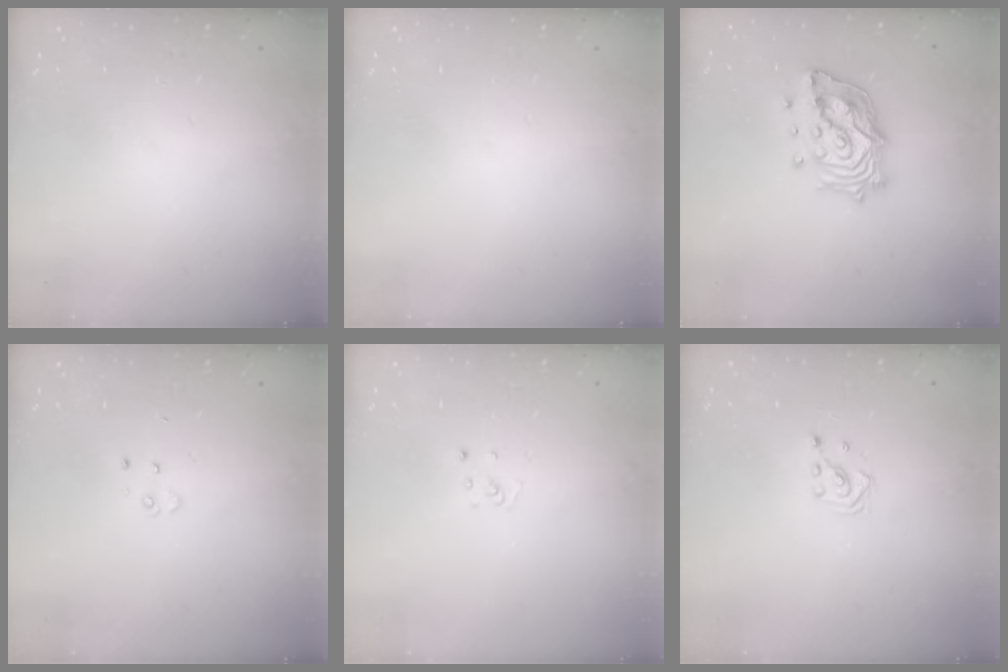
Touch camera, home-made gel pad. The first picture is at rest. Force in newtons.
{"total": 0.0}
{"total": 14.8, "press": 14.7, "slide": 1.6}
{"total": 3.5, "press": 3.4, "slide": 0.4}
{"total": 3.1, "press": 3.1, "slide": 0.4}
{"total": 2.6, "press": 2.6, "slide": 0.3}